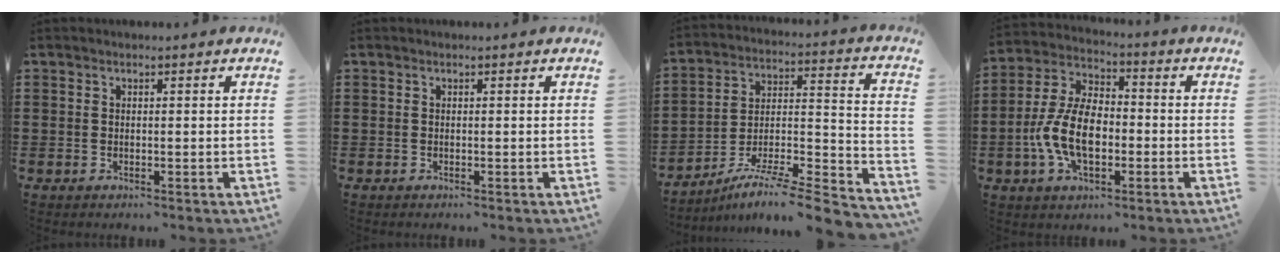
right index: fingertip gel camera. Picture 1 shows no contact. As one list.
[{"total": 0.0}, {"total": 7.7, "force": [-6.5, 0.3, 4.1], "torque": [-0.066, -0.008, -0.132]}, {"total": 10.1, "force": [-2.4, 5.8, 8.0], "torque": [-0.194, 0.000, -0.052]}]